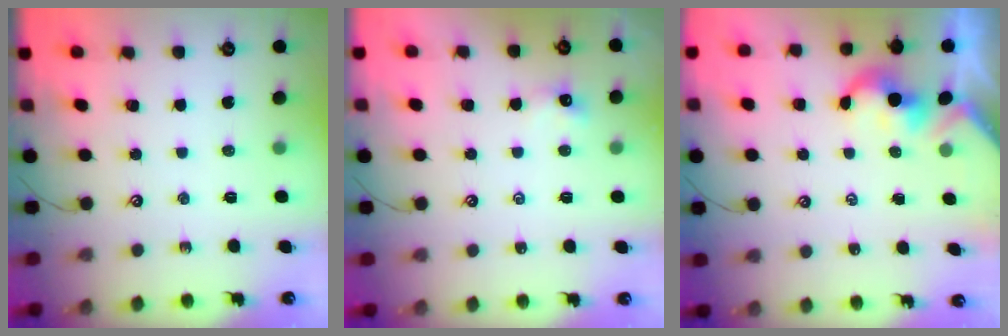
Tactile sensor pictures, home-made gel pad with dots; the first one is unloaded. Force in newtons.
{"total": 2.4, "press": 2.3, "slide": 0.6}
{"total": 2.0, "press": 2.0, "slide": 0.4}